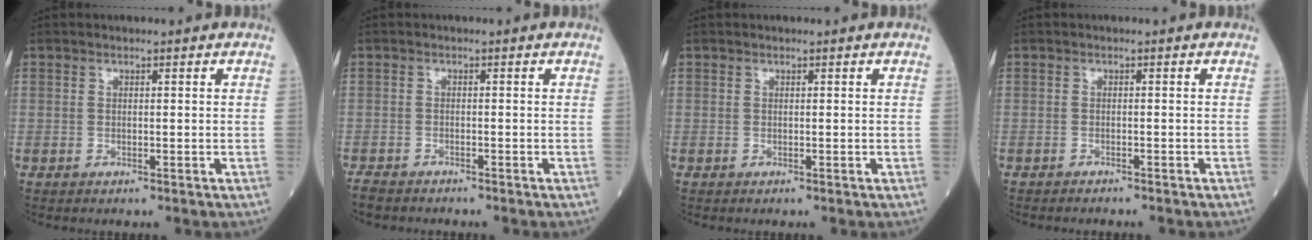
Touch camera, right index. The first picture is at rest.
{"total": 3.6, "force": [-3.3, 0.9, 1.1], "torque": [-0.019, -0.008, -0.055]}
{"total": 0.0}
{"total": 3.1, "force": [-2.9, 0.4, 1.0], "torque": [-0.015, -0.002, -0.036]}